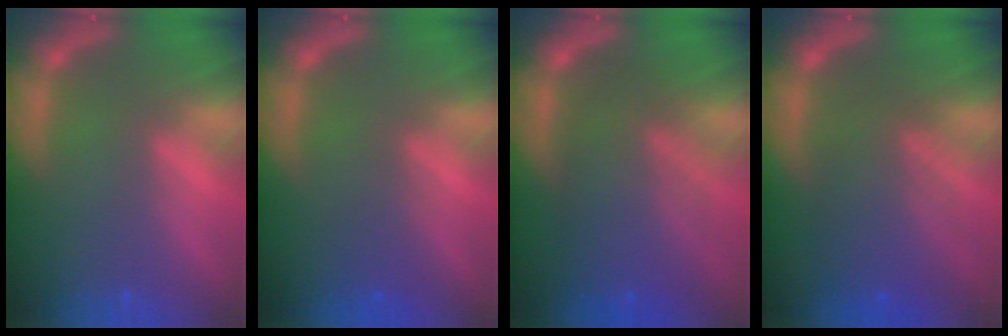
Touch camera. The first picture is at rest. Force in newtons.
{"total": 1.9}
{"total": 8.0}
{"total": 6.6}